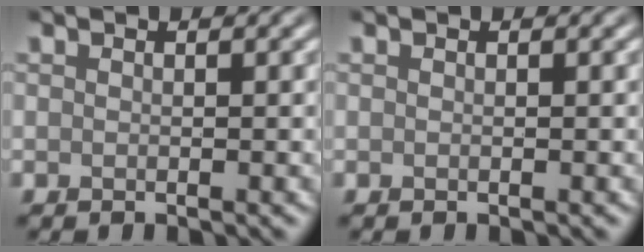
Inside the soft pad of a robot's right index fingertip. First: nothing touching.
{"total": 0.0}